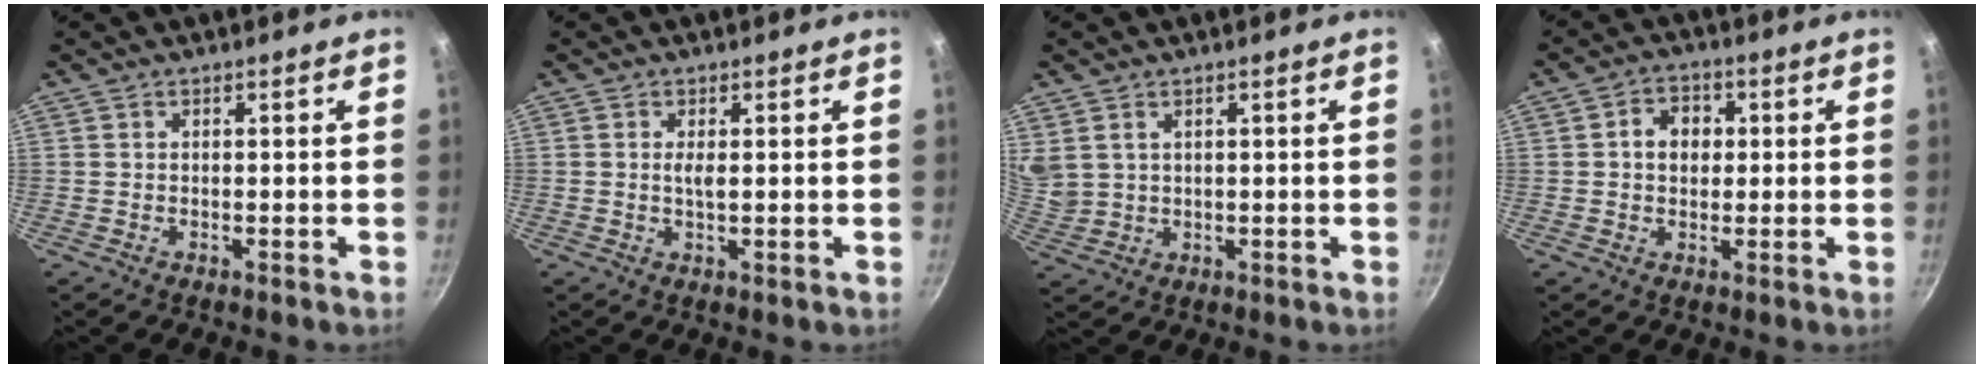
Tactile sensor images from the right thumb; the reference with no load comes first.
{"total": 2.0, "force": [0.3, 0.5, 1.9], "torque": [-0.035, -0.003, 0.004]}
{"total": 6.3, "force": [3.1, 4.5, 3.1], "torque": [-0.052, -0.004, 0.074]}
{"total": 5.8, "force": [0.8, 4.6, 3.4], "torque": [-0.029, 0.008, 0.005]}